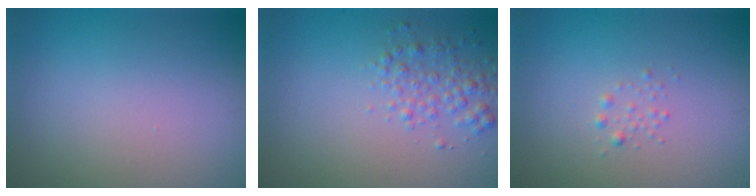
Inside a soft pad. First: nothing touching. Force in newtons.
{"total": 2.5, "press": 2.5, "slide": 0.1}
{"total": 0.7, "press": 0.7, "slide": 0.0}